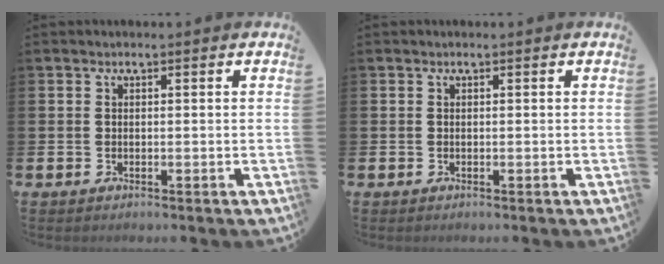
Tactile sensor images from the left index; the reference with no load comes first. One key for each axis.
{"total": 0.0}